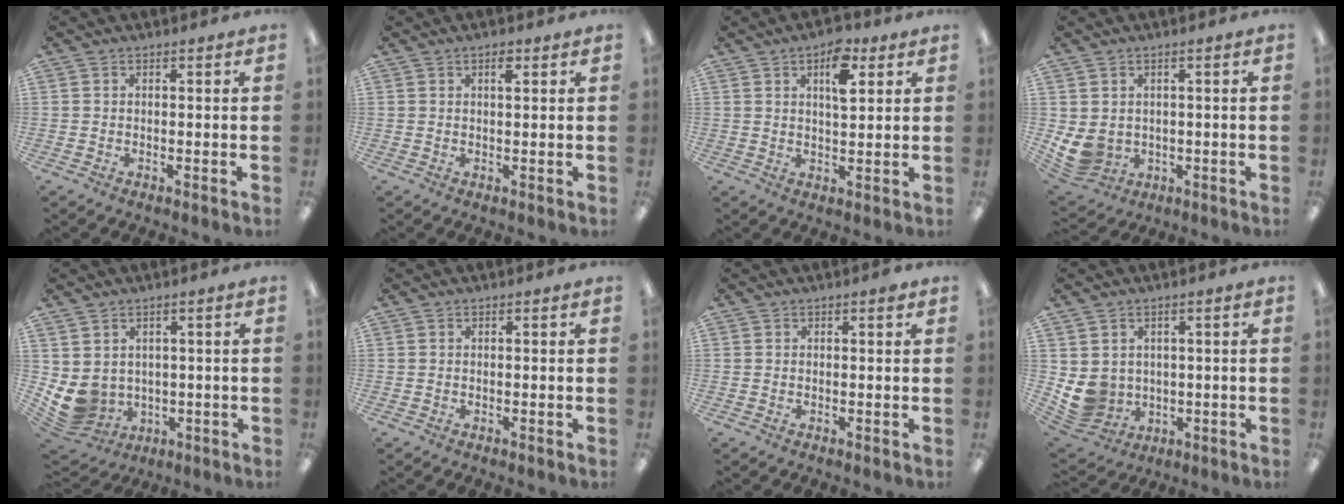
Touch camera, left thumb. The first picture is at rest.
{"total": 2.1, "force": [1.3, 0.7, 1.5], "torque": [-0.018, -0.003, 0.018]}
{"total": 7.8, "force": [4.0, 3.4, 5.8], "torque": [-0.076, -0.011, 0.060]}
{"total": 6.5, "force": [0.9, 5.6, 3.2], "torque": [-0.082, -0.002, 0.019]}
{"total": 6.6, "force": [0.8, 5.9, 2.7], "torque": [-0.095, -0.015, 0.022]}
{"total": 0.0}
{"total": 0.9, "force": [0.6, 0.1, 0.7], "torque": [-0.007, 0.000, 0.007]}
{"total": 7.2, "force": [1.3, 6.7, 2.2], "torque": [-0.077, -0.010, 0.032]}